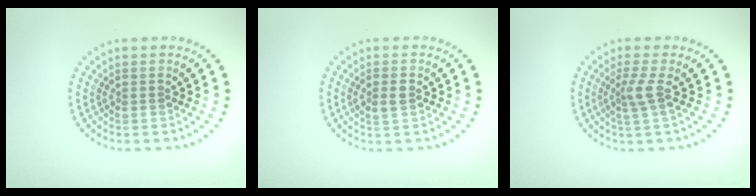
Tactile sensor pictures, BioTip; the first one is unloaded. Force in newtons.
{"total": 1.5, "press": 1.5, "slide": 0.2}
{"total": 2.0, "press": 1.3, "slide": 1.5}